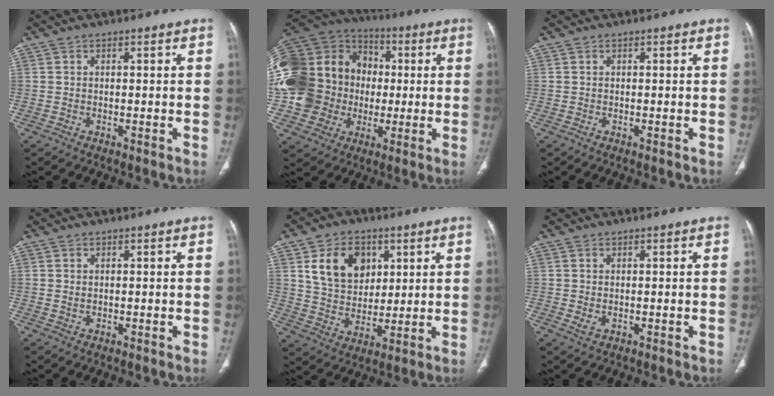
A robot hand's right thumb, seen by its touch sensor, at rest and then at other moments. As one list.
[{"total": 29.2, "force": [-0.2, 24.1, 16.5], "torque": [-0.360, 0.050, 0.006]}, {"total": 0.0}, {"total": 1.0, "force": [0.3, 0.7, 0.6], "torque": [-0.012, -0.001, 0.009]}, {"total": 13.1, "force": [4.9, 9.9, 7.2], "torque": [-0.078, -0.016, 0.094]}, {"total": 1.5, "force": [0.0, 0.9, 1.1], "torque": [-0.027, -0.004, 0.005]}]